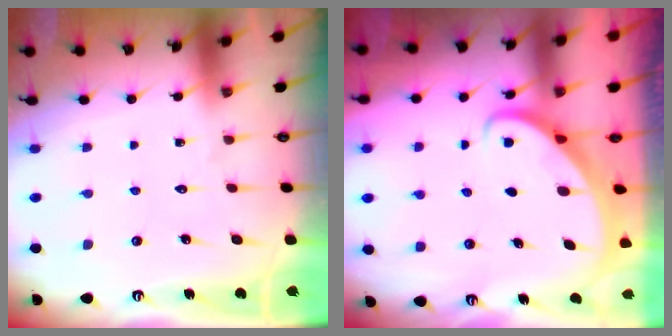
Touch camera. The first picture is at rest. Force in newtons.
{"total": 2.8, "press": 2.8, "slide": 0.2}